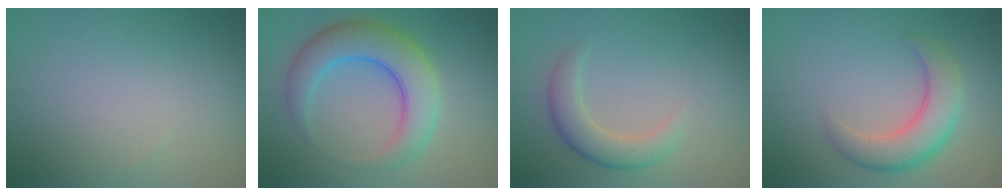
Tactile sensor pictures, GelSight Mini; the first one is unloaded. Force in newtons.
{"total": 6.5, "press": 6.5, "slide": 0.2}
{"total": 3.3, "press": 3.3, "slide": 0.2}
{"total": 4.9, "press": 4.9, "slide": 0.2}